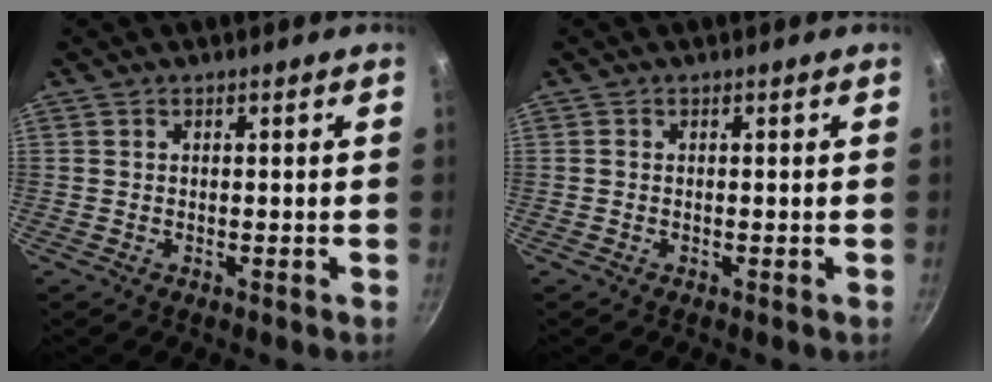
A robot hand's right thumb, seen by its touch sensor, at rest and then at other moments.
{"total": 0.0}